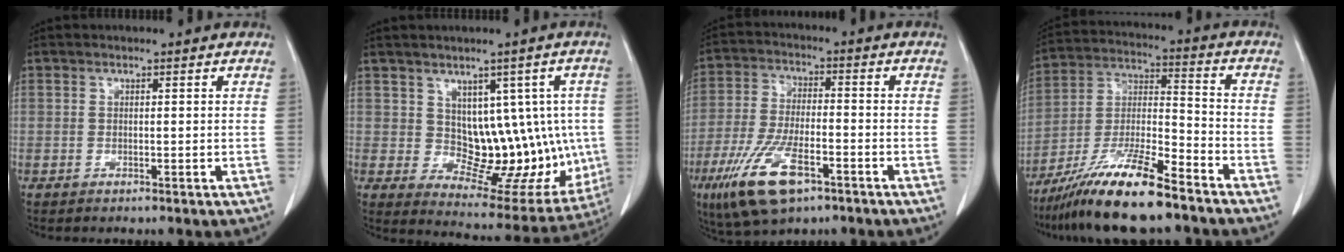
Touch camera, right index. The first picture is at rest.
{"total": 12.6, "force": [1.0, 7.8, 9.9], "torque": [-0.100, 0.015, 0.041]}
{"total": 12.4, "force": [-6.7, 4.2, 9.5], "torque": [-0.200, -0.015, -0.116]}
{"total": 14.8, "force": [-11.0, 1.2, 9.7], "torque": [-0.192, -0.020, -0.200]}